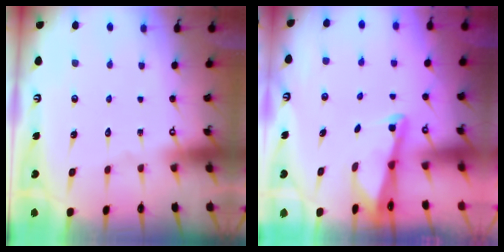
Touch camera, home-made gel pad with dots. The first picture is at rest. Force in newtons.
{"total": 2.2, "press": 2.2, "slide": 0.3}